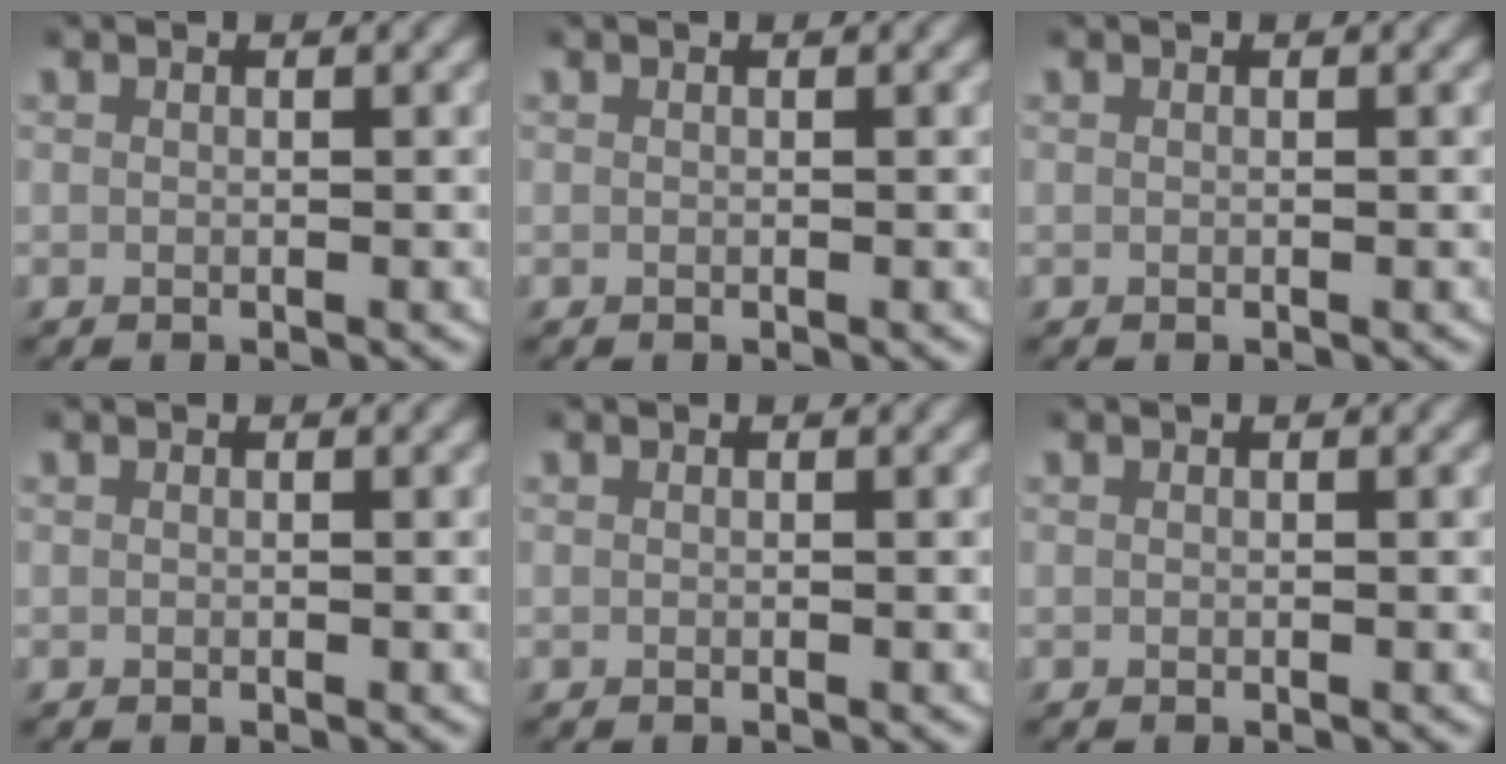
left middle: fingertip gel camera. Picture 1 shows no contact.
{"total": 0.0}
{"total": 0.0}
{"total": 0.0}
{"total": 0.0}
{"total": 0.0}